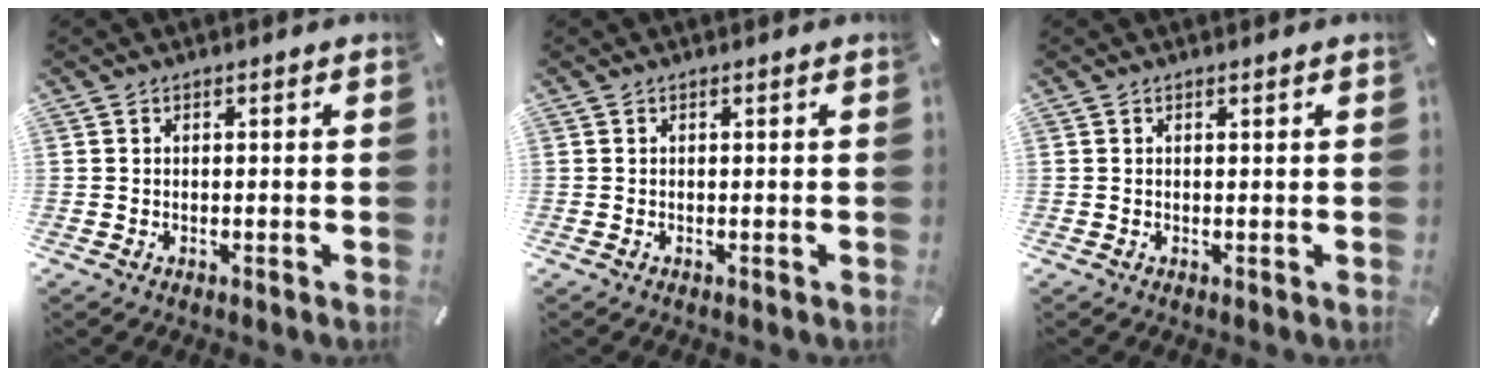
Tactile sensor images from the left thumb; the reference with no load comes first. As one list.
[{"total": 0.0}, {"total": 0.0}]